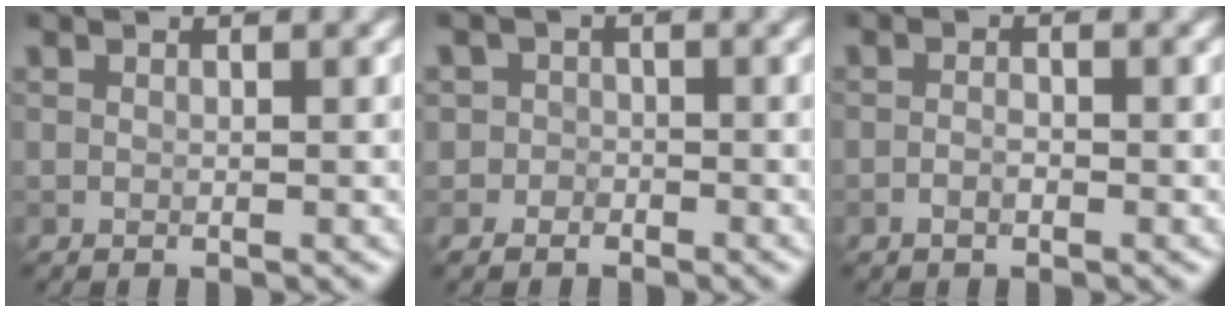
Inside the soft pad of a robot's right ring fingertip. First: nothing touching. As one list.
[{"total": 2.1, "force": [-1.0, 1.9, -0.3], "torque": [0.040, 0.012, -0.032]}, {"total": 1.1, "force": [-0.6, 0.5, 0.8], "torque": [-0.016, 0.001, -0.012]}]